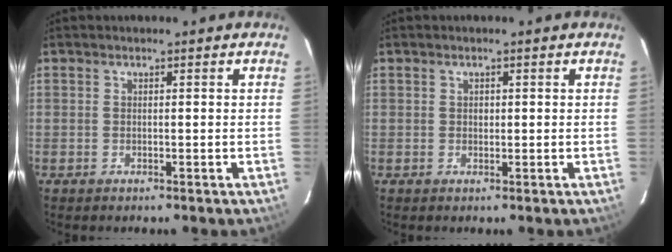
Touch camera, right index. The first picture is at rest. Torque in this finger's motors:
{"motor_torque": [0.10, 0.08, 0.16, 0.02]}